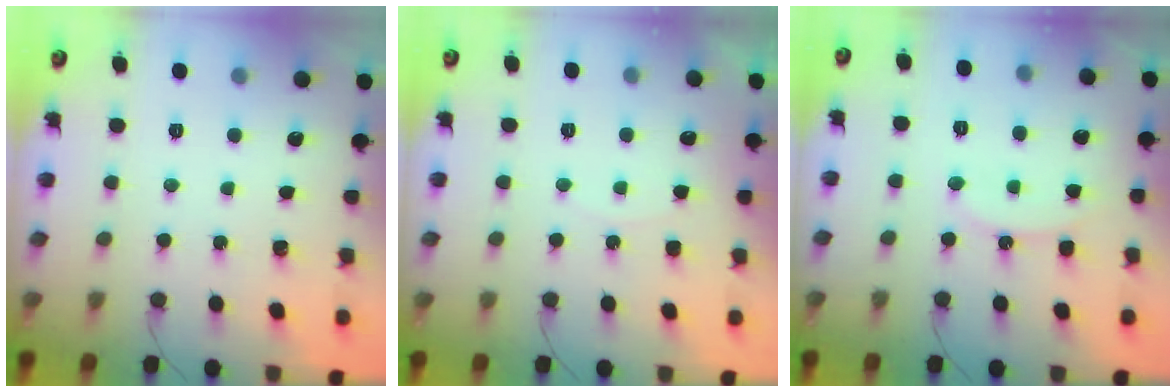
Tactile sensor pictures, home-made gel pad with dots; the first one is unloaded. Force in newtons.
{"total": 4.2, "press": 3.9, "slide": 1.6}
{"total": 9.6, "press": 9.6, "slide": 0.8}